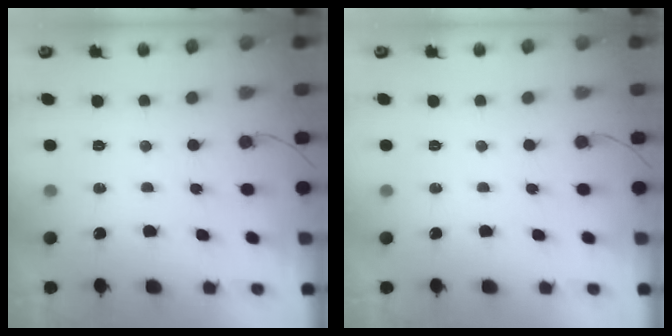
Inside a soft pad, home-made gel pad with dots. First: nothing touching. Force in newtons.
{"total": 0.0}